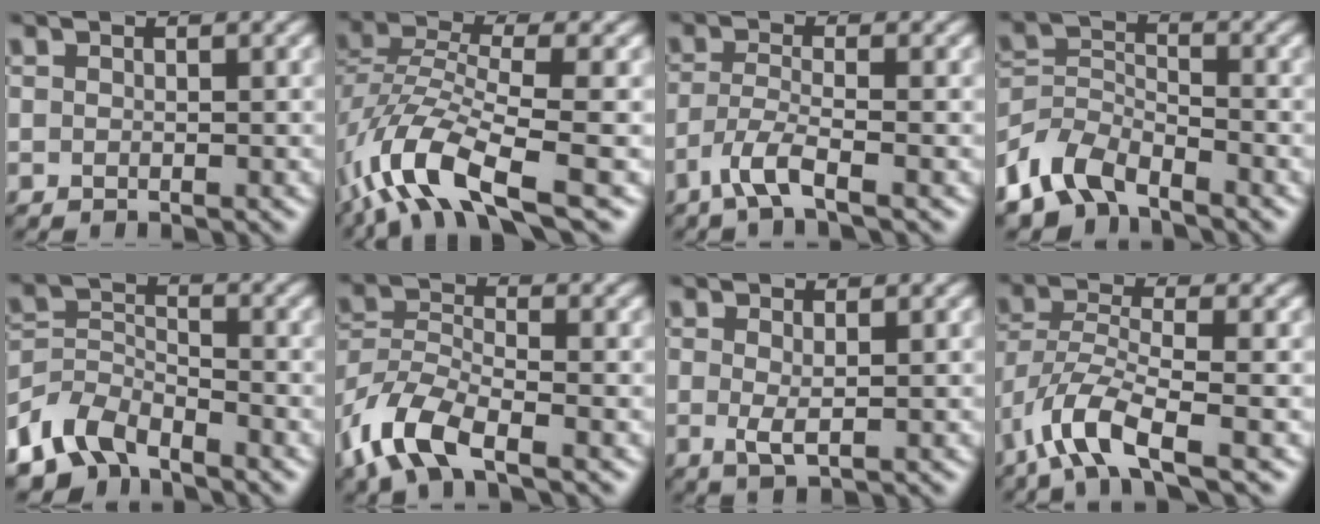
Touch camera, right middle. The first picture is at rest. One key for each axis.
{"total": 9.0, "fx": -4.8, "fy": 3.0, "fz": 7.0, "tx": -0.148, "ty": 0.002, "tz": -0.103}
{"total": 3.2, "fx": -2.1, "fy": 0.4, "fz": 2.4, "tx": -0.054, "ty": 0.000, "tz": -0.052}
{"total": 5.7, "fx": -4.4, "fy": 2.6, "fz": 2.3, "tx": -0.049, "ty": -0.004, "tz": -0.099}
{"total": 5.7, "fx": -4.7, "fy": 2.6, "fz": 2.0, "tx": -0.038, "ty": -0.006, "tz": -0.102}
{"total": 6.6, "fx": -4.3, "fy": 2.6, "fz": 4.4, "tx": -0.097, "ty": -0.006, "tz": -0.096}
{"total": 1.6, "fx": 0.2, "fy": 0.4, "fz": 1.5, "tx": -0.032, "ty": -0.002, "tz": 0.004}
{"total": 5.8, "fx": -3.5, "fy": 1.5, "fz": 4.4, "tx": -0.095, "ty": -0.003, "tz": -0.078}